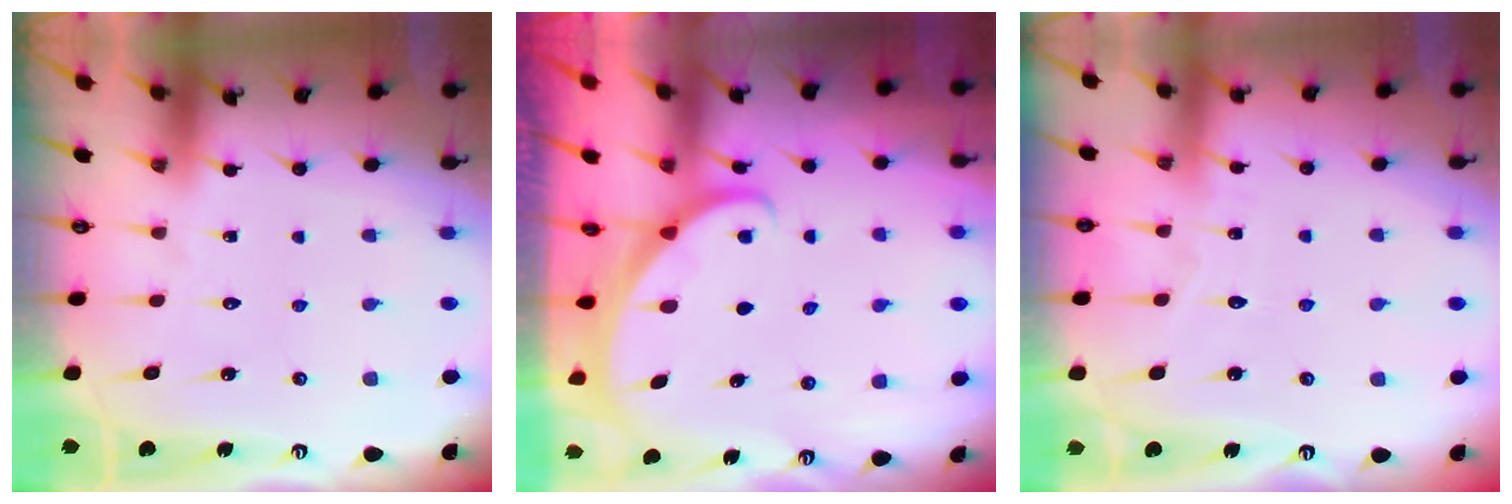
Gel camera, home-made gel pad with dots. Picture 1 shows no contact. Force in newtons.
{"total": 1.2, "press": 1.2, "slide": 0.1}
{"total": 3.9, "press": 3.8, "slide": 0.5}